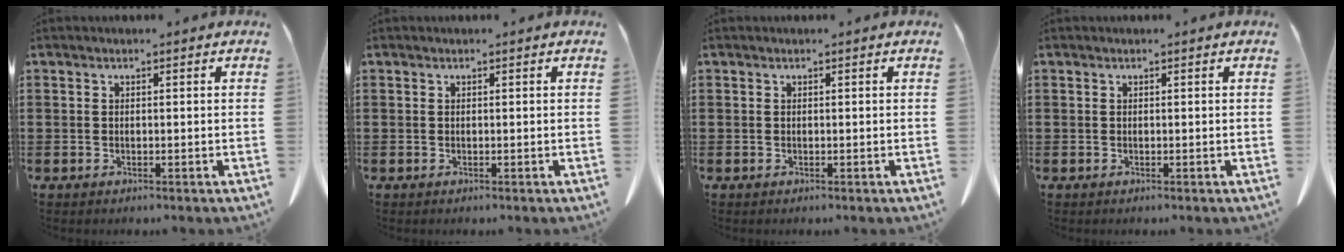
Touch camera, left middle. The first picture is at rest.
{"total": 0.0}
{"total": 0.0}
{"total": 0.0}